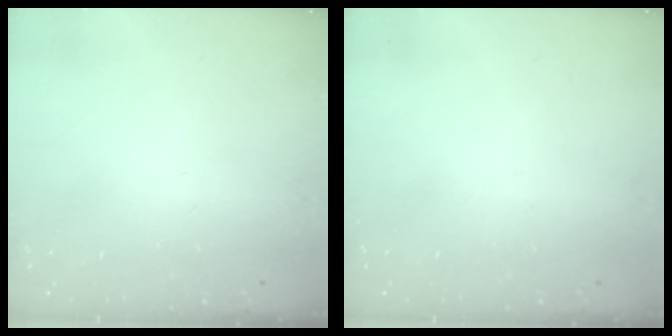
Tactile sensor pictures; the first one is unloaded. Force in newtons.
{"total": 0.0}